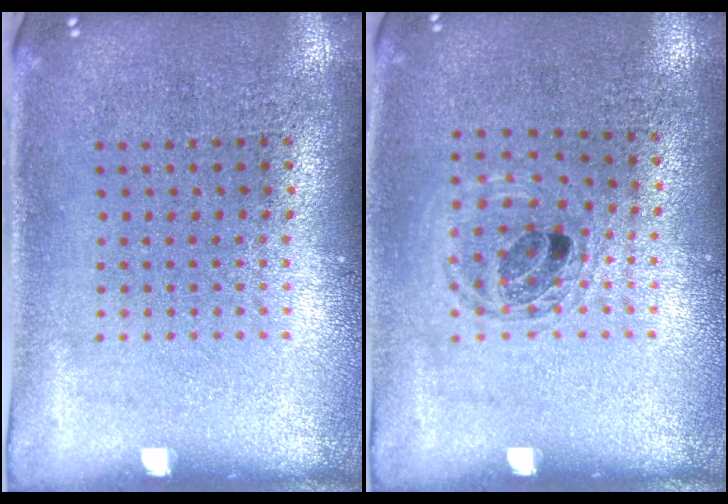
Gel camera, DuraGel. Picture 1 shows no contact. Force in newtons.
{"total": 1.0, "press": 0.9, "slide": 0.2}